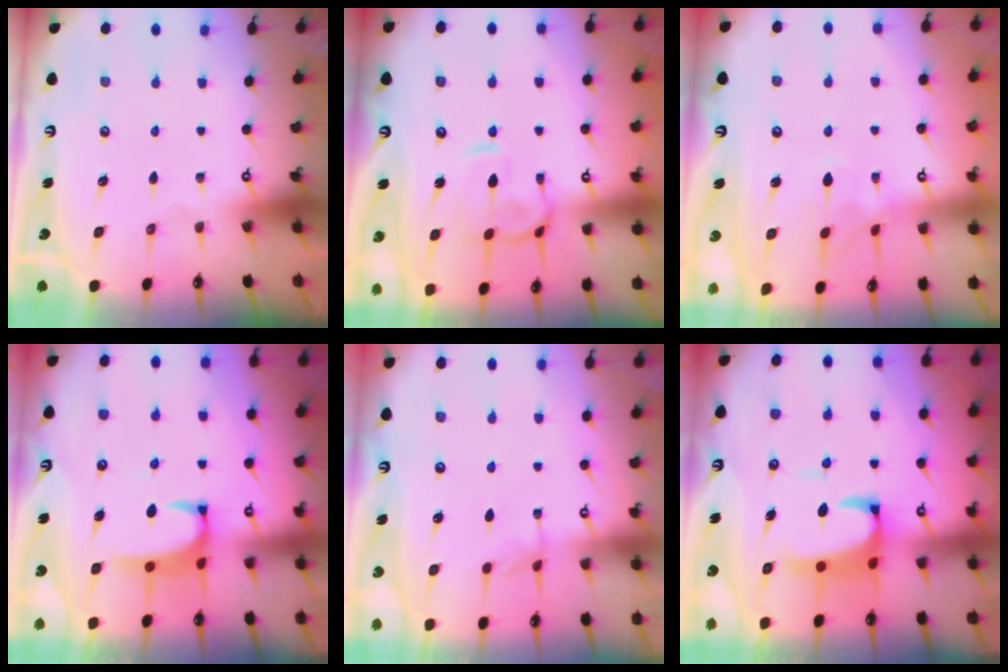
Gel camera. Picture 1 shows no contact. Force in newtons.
{"total": 5.2, "press": 5.0, "slide": 1.1}
{"total": 1.7, "press": 1.4, "slide": 1.0}
{"total": 3.0, "press": 2.9, "slide": 0.8}
{"total": 3.5, "press": 3.5, "slide": 0.4}
{"total": 5.0, "press": 4.7, "slide": 1.4}